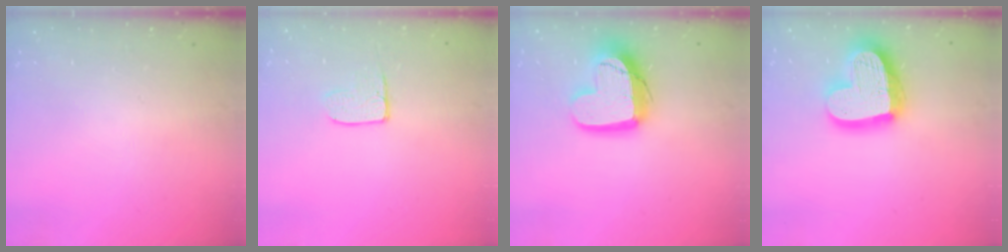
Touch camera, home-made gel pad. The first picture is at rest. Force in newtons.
{"total": 6.3, "press": 6.2, "slide": 0.5}
{"total": 16.0, "press": 15.9, "slide": 1.5}
{"total": 21.7, "press": 21.6, "slide": 2.0}